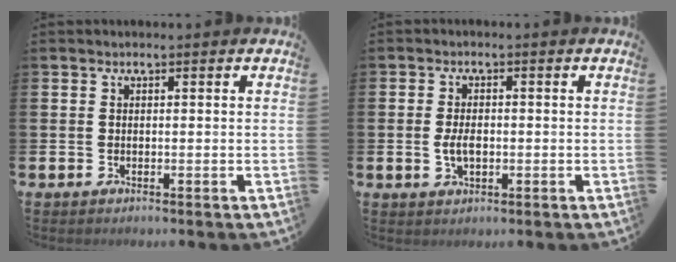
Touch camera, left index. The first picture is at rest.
{"total": 3.0, "force": [-0.2, 1.7, 2.4], "torque": [-0.037, 0.001, -0.007]}